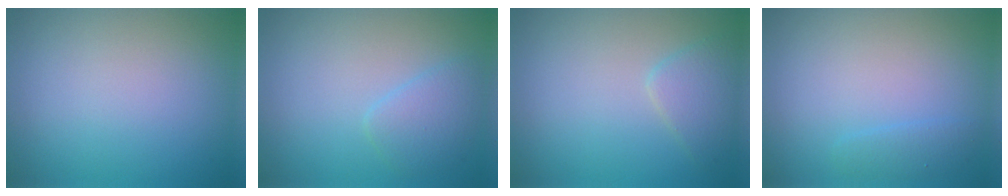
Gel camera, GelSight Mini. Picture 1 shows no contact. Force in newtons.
{"total": 2.2, "press": 2.2, "slide": 0.1}
{"total": 2.3, "press": 2.3, "slide": 0.1}
{"total": 1.2, "press": 1.2, "slide": 0.1}